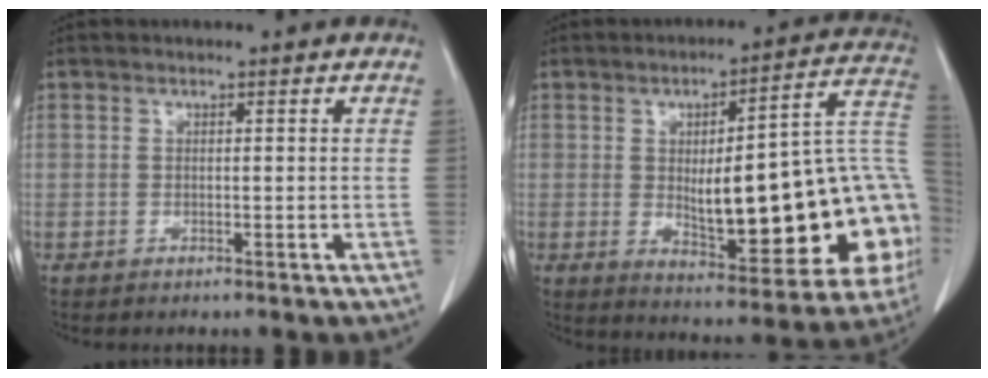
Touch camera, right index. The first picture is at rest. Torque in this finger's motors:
{"motor_torque": [2.13, 0.00, 0.54, 0.21]}